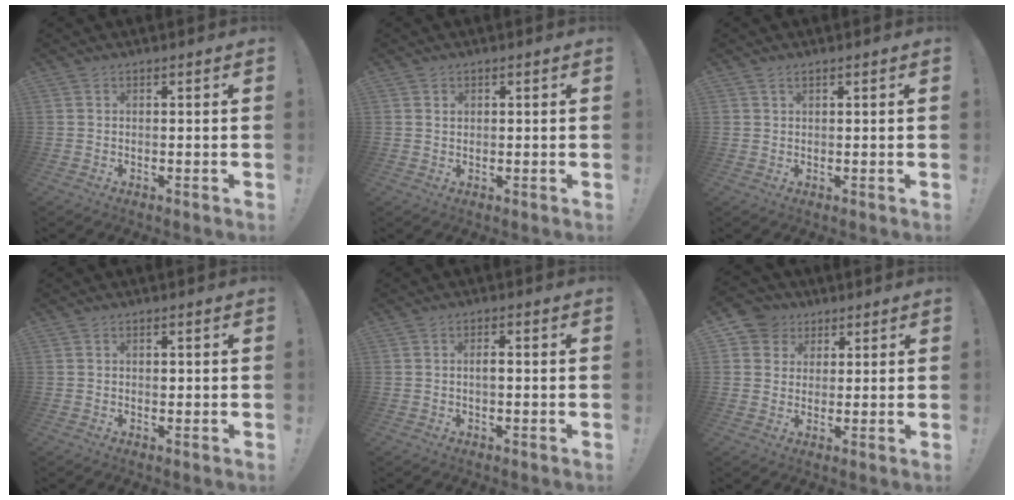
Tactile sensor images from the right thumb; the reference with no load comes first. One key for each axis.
{"total": 0.9, "fx": 0.7, "fy": 0.6, "fz": -0.1, "tx": 0.006, "ty": -0.002, "tz": 0.013}
{"total": 1.0, "fx": 0.7, "fy": 0.7, "fz": 0.3, "tx": -0.006, "ty": 0.002, "tz": 0.014}
{"total": 0.5, "fx": 0.1, "fy": 0.5, "fz": 0.1, "tx": 0.006, "ty": 0.000, "tz": 0.001}
{"total": 1.8, "fx": -0.3, "fy": 0.7, "fz": 1.6, "tx": -0.022, "ty": 0.002, "tz": -0.008}
{"total": 6.4, "fx": 2.6, "fy": 5.8, "fz": 1.0, "tx": -0.023, "ty": -0.010, "tz": 0.052}